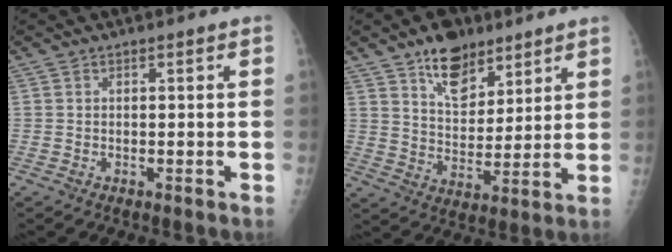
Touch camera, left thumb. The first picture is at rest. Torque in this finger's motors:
{"motor_torque": [1.71, 0.55, 0.90, -0.39, 0.08]}